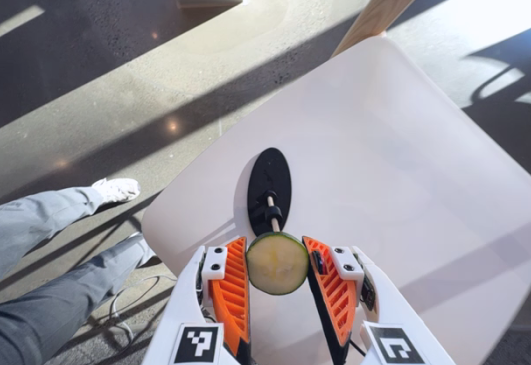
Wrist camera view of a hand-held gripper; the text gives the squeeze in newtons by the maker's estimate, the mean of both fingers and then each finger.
{"total": 9.1, "left": 8.9, "right": 9.3}